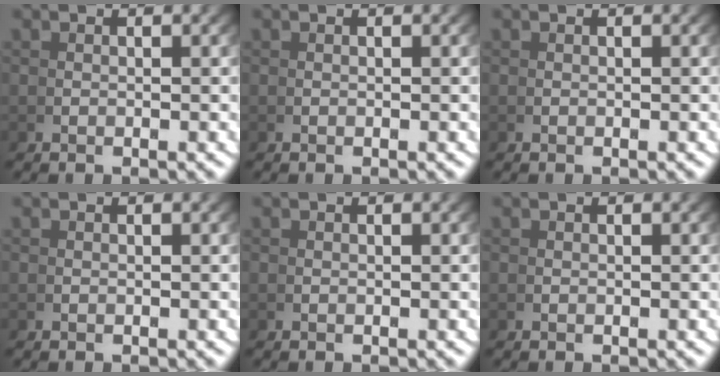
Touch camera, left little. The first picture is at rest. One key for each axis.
{"total": 0.0}
{"total": 0.0}
{"total": 0.0}
{"total": 0.0}
{"total": 0.0}